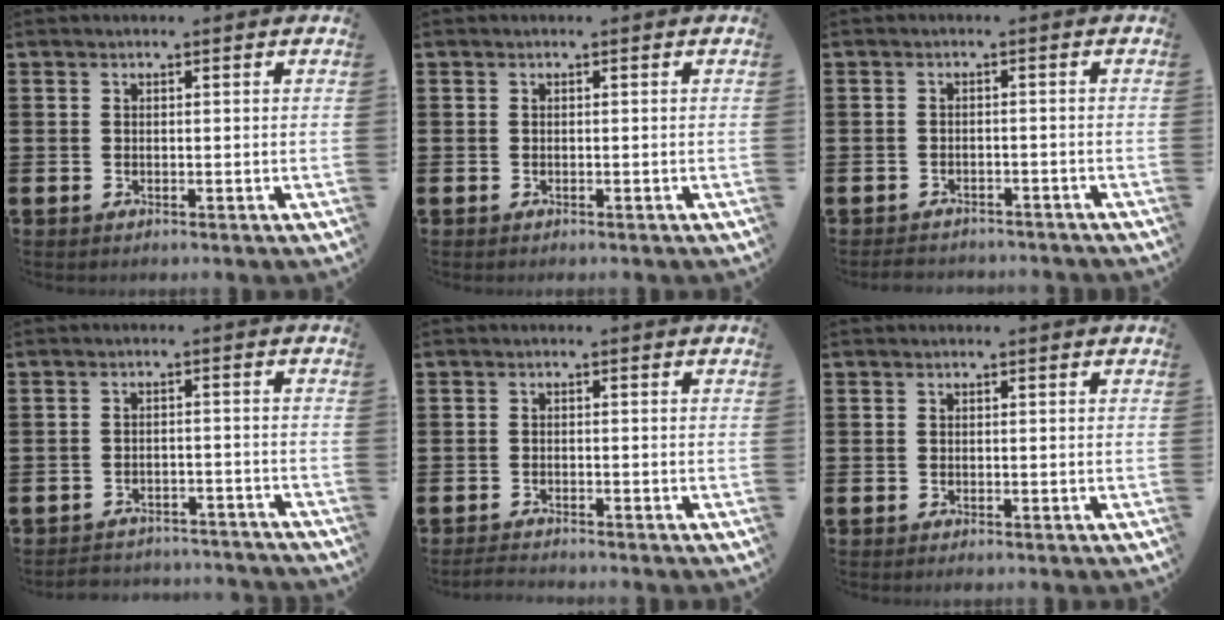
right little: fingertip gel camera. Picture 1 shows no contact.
{"total": 0.0}
{"total": 1.7, "force": [-1.7, 0.2, 0.0], "torque": [-0.006, 0.002, -0.037]}
{"total": 2.6, "force": [-2.6, 0.2, -0.2], "torque": [-0.004, 0.004, -0.057]}
{"total": 1.3, "force": [-1.2, 0.0, 0.3], "torque": [-0.006, 0.001, -0.025]}
{"total": 0.0}